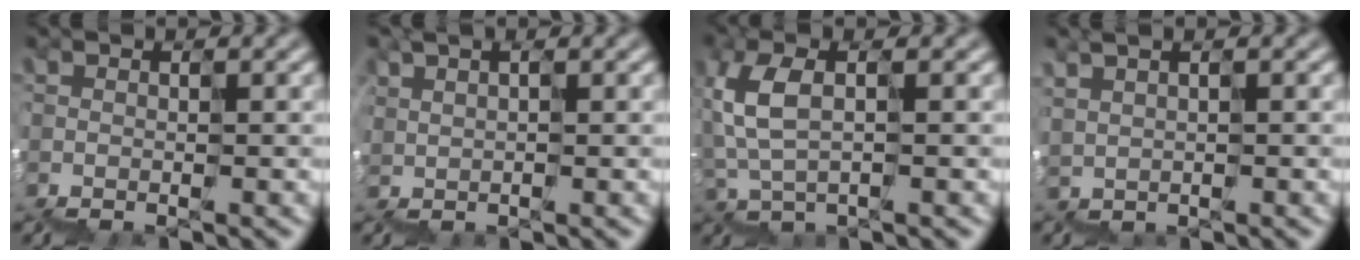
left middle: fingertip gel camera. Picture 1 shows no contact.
{"total": 3.5, "force": [1.3, 1.7, 2.8], "torque": [-0.022, 0.025, 0.029]}
{"total": 2.4, "force": [1.3, 0.7, 1.9], "torque": [-0.069, 0.018, 0.026]}
{"total": 1.5, "force": [1.4, 0.2, 0.7], "torque": [0.013, 0.022, 0.028]}